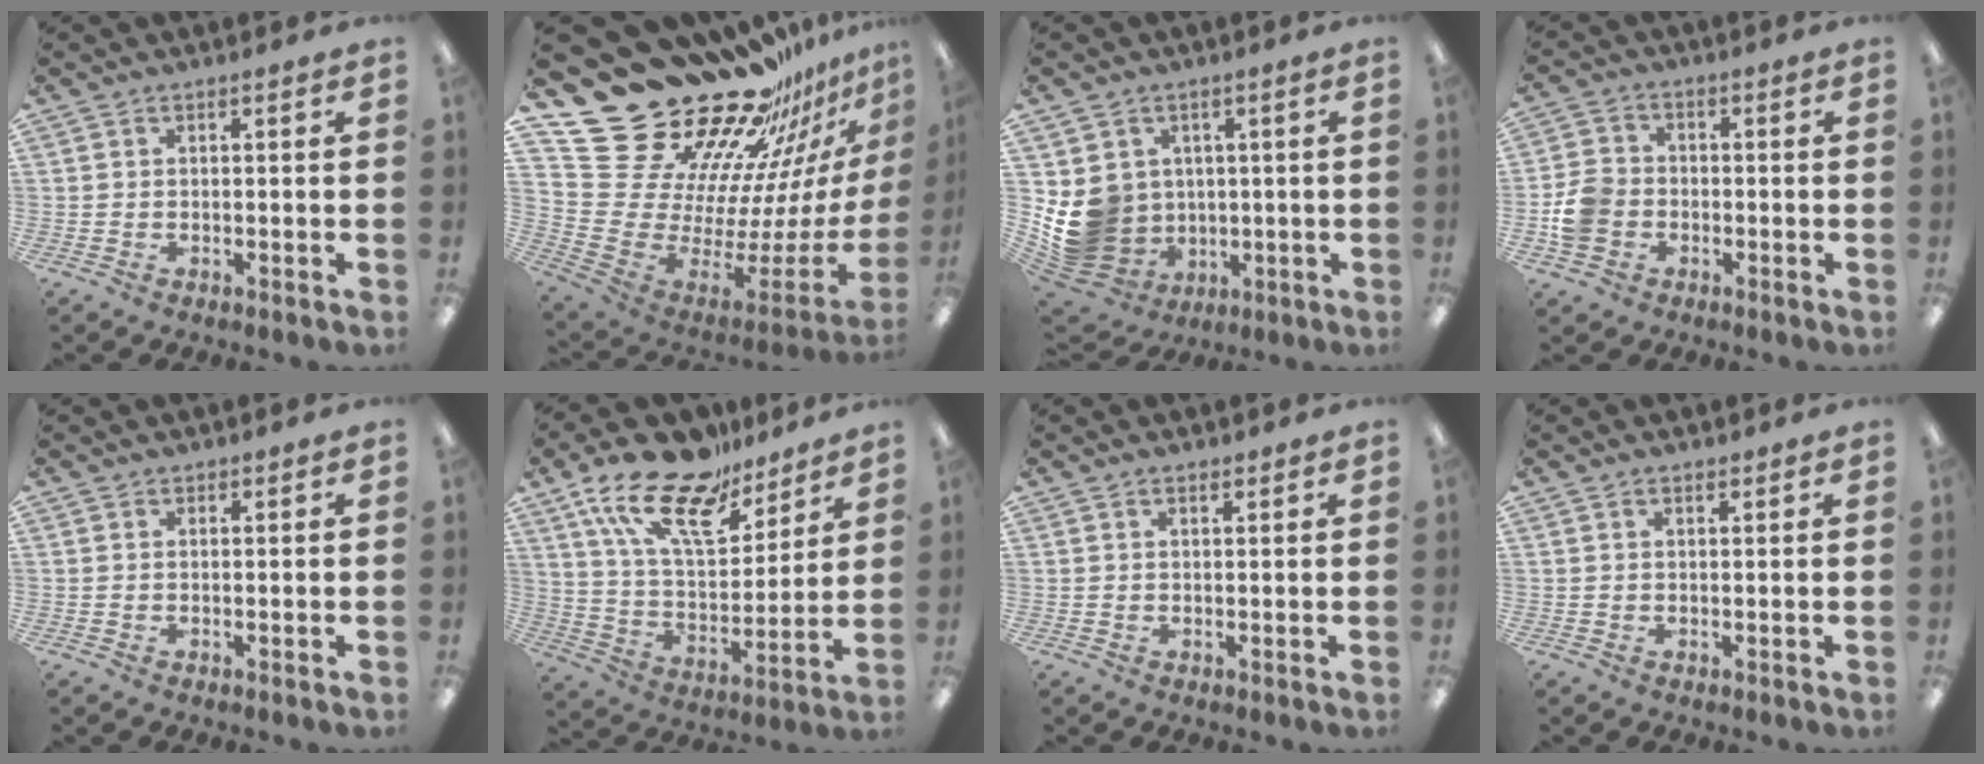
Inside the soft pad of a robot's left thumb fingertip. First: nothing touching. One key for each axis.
{"total": 29.8, "fx": 23.5, "fy": 14.3, "fz": 11.4, "tx": -0.140, "ty": -0.228, "tz": 0.478}
{"total": 11.8, "fx": 0.3, "fy": 11.0, "fz": 4.2, "tx": -0.110, "ty": -0.011, "tz": 0.020}
{"total": 7.7, "fx": -1.9, "fy": 6.4, "fz": 3.7, "tx": -0.075, "ty": 0.019, "tz": -0.034}
{"total": 0.8, "fx": 0.7, "fy": 0.4, "fz": -0.1, "tx": 0.001, "ty": 0.000, "tz": 0.014}
{"total": 20.7, "fx": 14.8, "fy": 8.5, "fz": 11.7, "tx": -0.232, "ty": -0.082, "tz": 0.261}
{"total": 1.5, "fx": 1.2, "fy": 0.7, "fz": 0.5, "tx": -0.011, "ty": 0.000, "tz": 0.024}
{"total": 1.3, "fx": 1.1, "fy": 0.6, "fz": 0.5, "tx": -0.011, "ty": -0.001, "tz": 0.021}